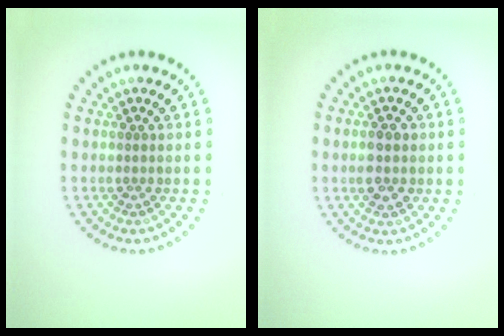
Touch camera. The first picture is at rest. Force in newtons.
{"total": 2.9, "press": 2.9, "slide": 0.1}